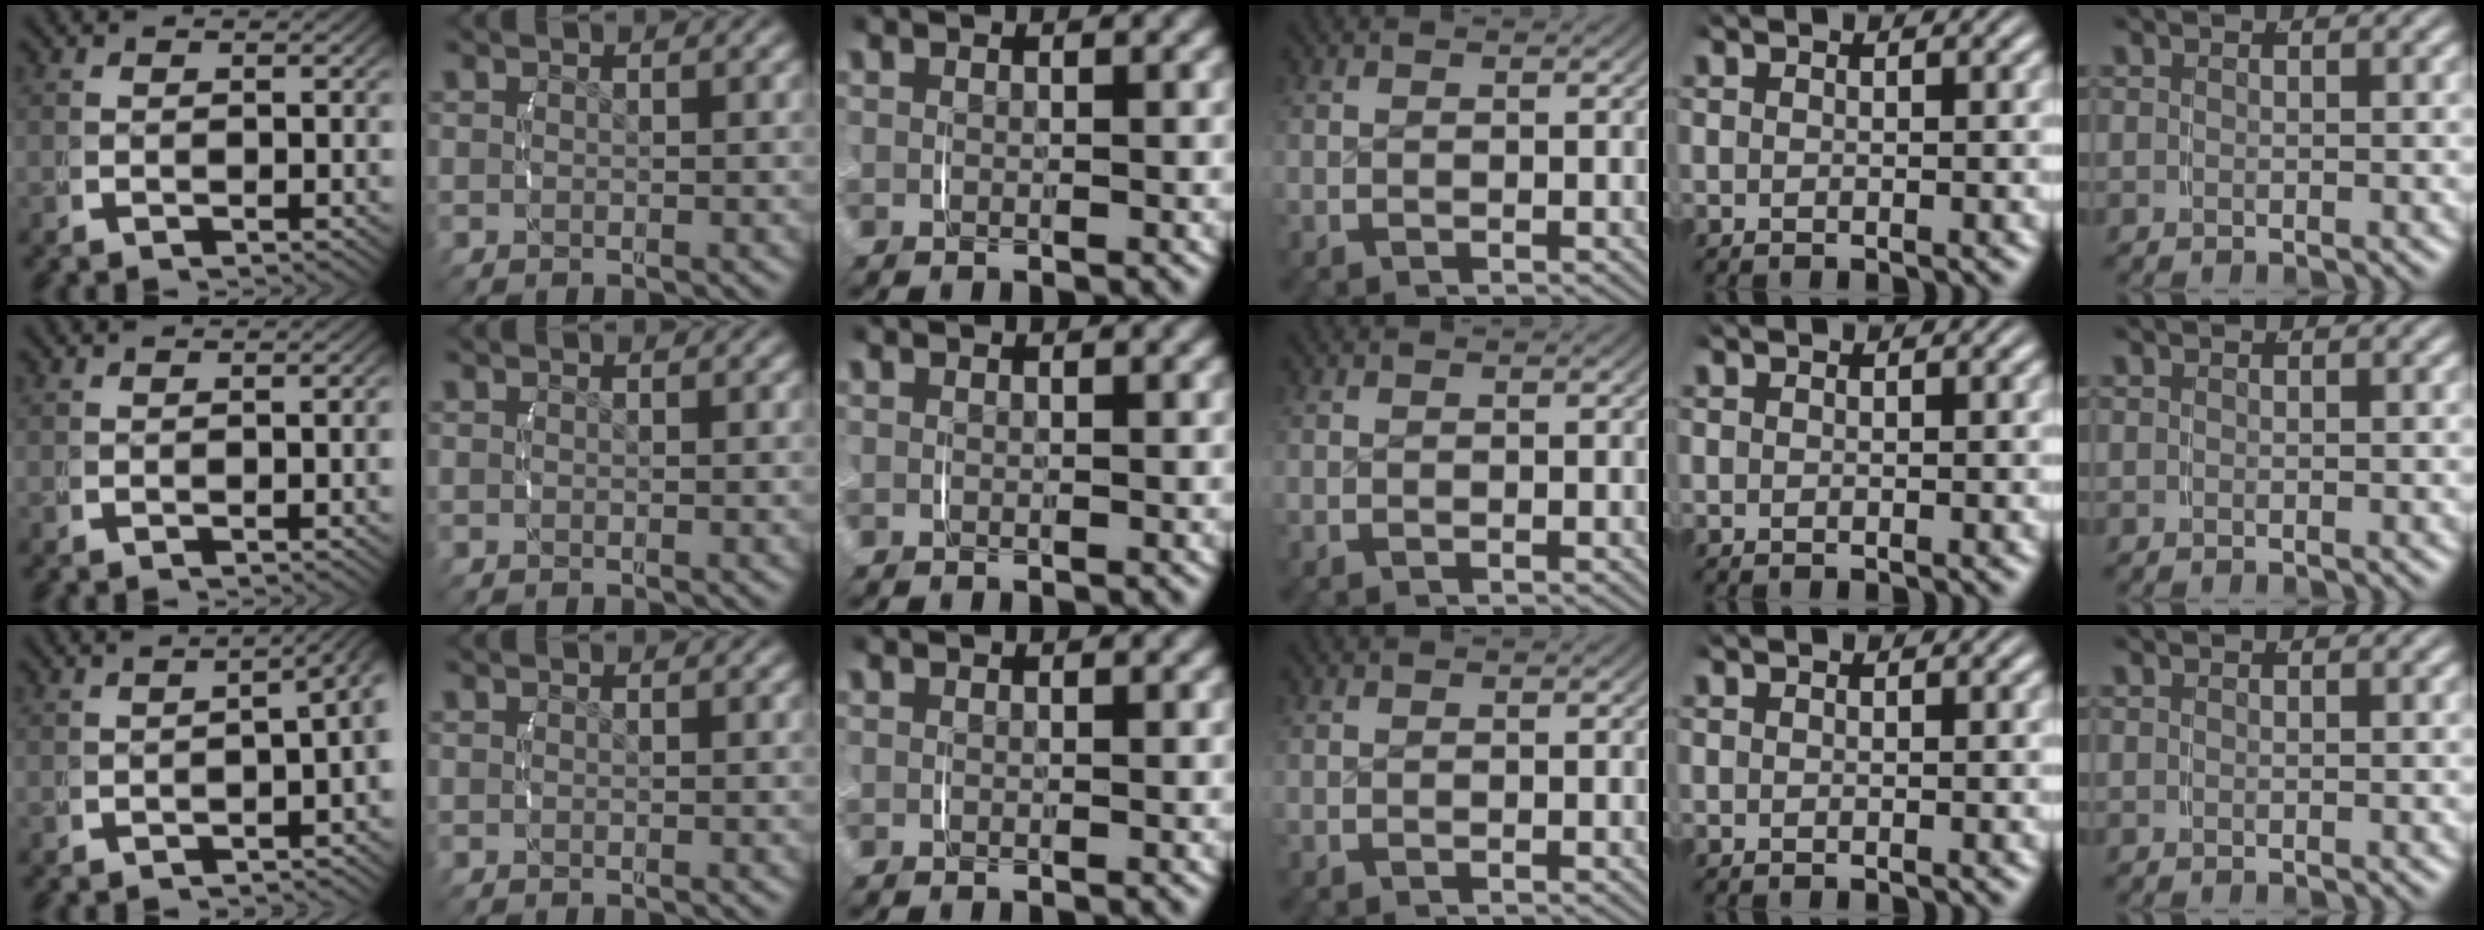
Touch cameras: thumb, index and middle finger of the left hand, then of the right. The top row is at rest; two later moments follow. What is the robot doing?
{"motion": "lift_and_place", "object": "string"}